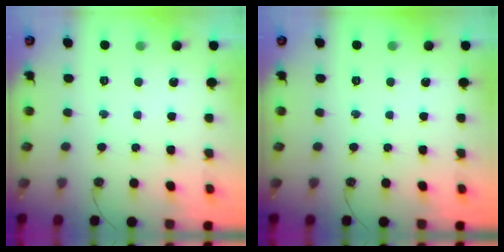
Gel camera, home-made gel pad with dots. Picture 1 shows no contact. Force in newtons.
{"total": 0.0}